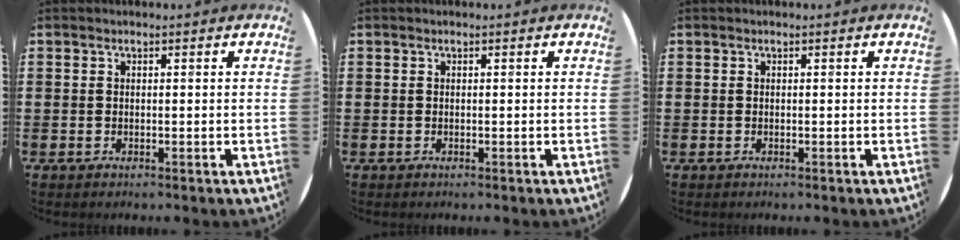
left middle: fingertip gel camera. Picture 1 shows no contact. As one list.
[{"total": 0.0}, {"total": 0.0}]